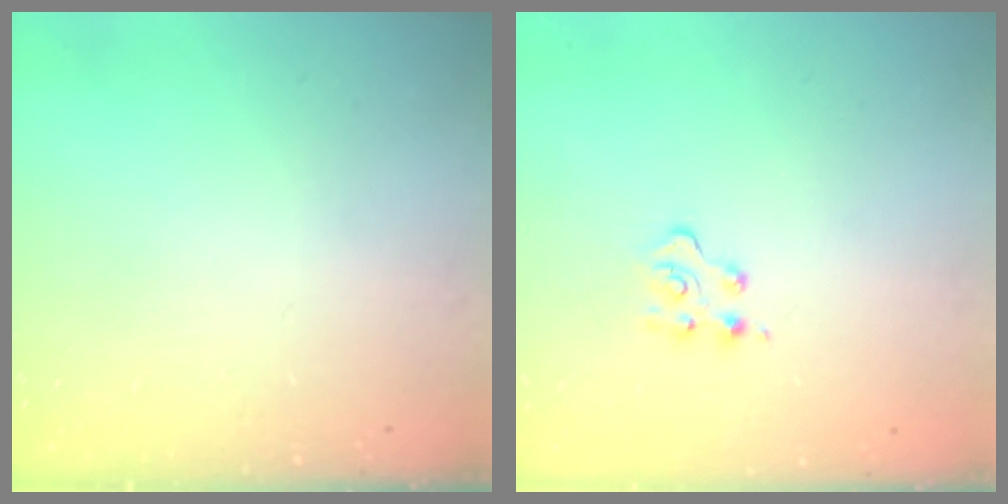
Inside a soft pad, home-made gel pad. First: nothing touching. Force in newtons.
{"total": 3.6, "press": 3.6, "slide": 0.4}